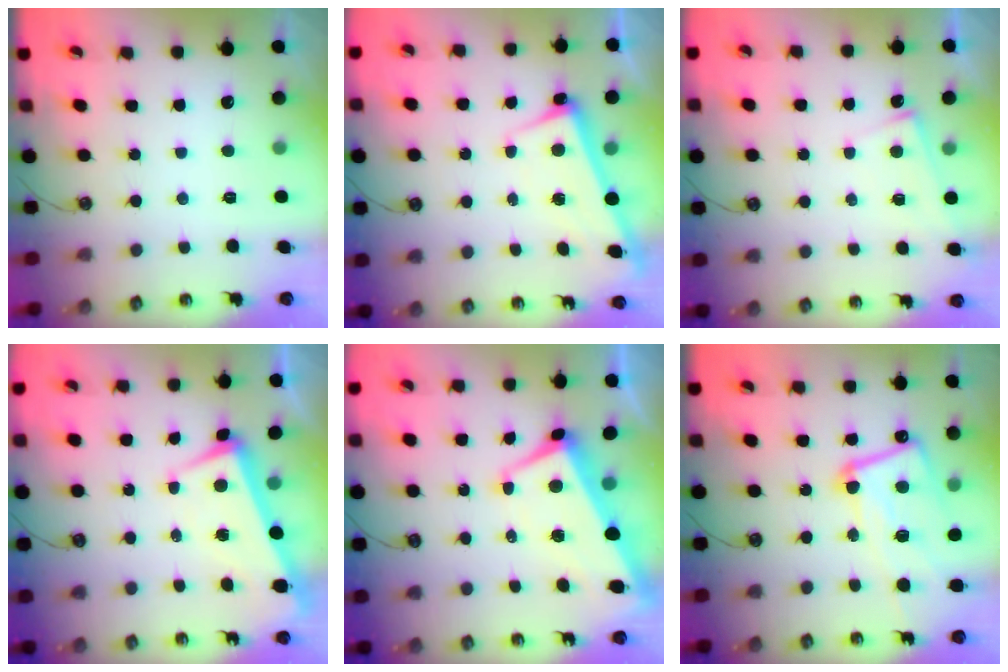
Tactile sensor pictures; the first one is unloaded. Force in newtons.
{"total": 2.5, "press": 2.5, "slide": 0.6}
{"total": 1.8, "press": 1.8, "slide": 0.3}
{"total": 1.4, "press": 1.1, "slide": 0.8}
{"total": 1.8, "press": 1.2, "slide": 1.3}
{"total": 15.2, "press": 15.1, "slide": 1.6}